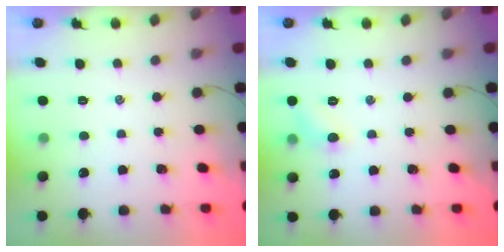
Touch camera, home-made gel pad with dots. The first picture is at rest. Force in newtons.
{"total": 5.5, "press": 5.3, "slide": 1.4}